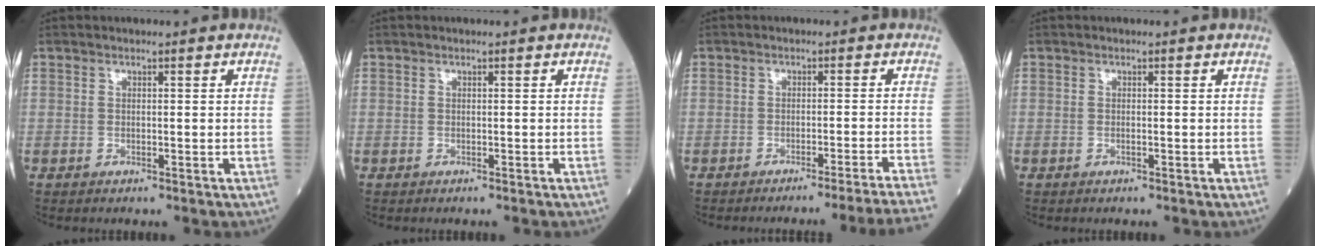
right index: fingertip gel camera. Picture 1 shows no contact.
{"total": 0.0}
{"total": 11.3, "force": [-10.2, -3.4, 3.6], "torque": [-0.011, -0.028, -0.126]}
{"total": 0.0}